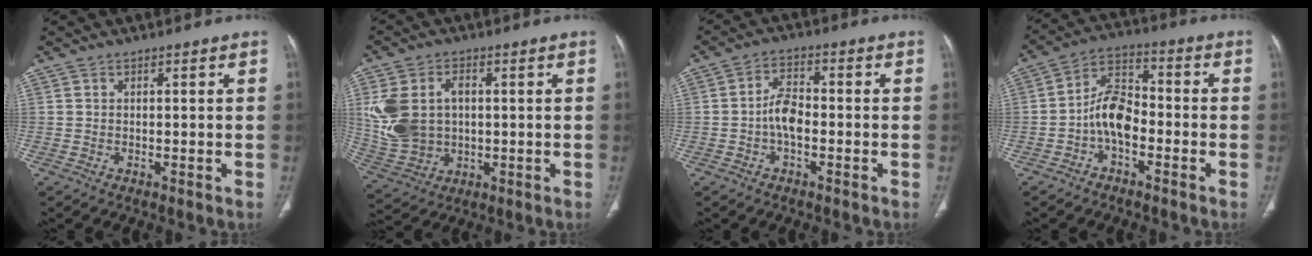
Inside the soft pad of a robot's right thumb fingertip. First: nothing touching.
{"total": 13.7, "force": [1.4, 10.2, 9.0], "torque": [-0.173, 0.010, 0.043]}
{"total": 5.2, "force": [-1.4, 2.8, 4.2], "torque": [-0.072, 0.019, -0.031]}
{"total": 8.7, "force": [-2.7, 5.0, 6.6], "torque": [-0.108, 0.038, -0.059]}